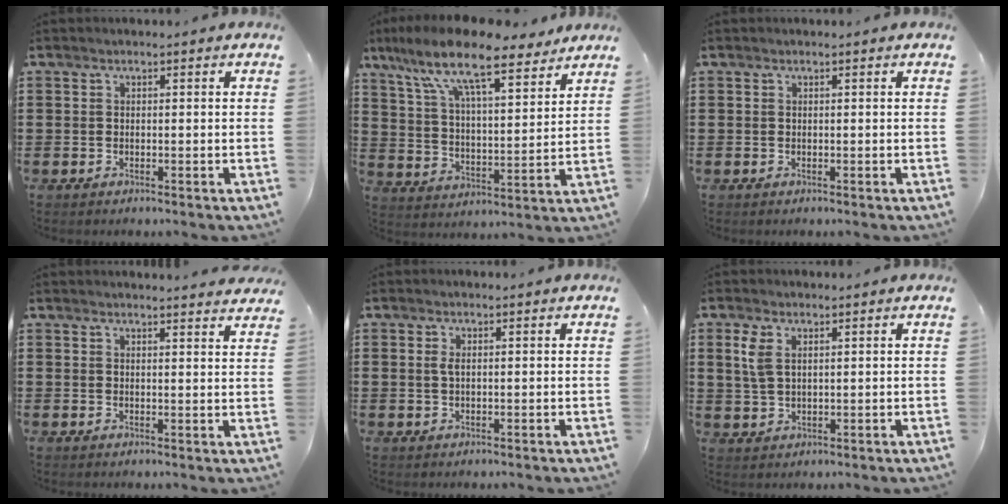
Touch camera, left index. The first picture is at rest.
{"total": 12.3, "force": [9.8, 2.3, 7.1], "torque": [-0.172, -0.042, 0.168]}
{"total": 0.0}
{"total": 2.4, "force": [2.4, -0.2, 0.1], "torque": [-0.001, -0.012, 0.043]}
{"total": 1.4, "force": [0.3, 0.5, 1.3], "torque": [-0.034, 0.000, 0.002]}
{"total": 3.5, "force": [1.6, 1.8, 2.6], "torque": [-0.069, 0.005, 0.025]}